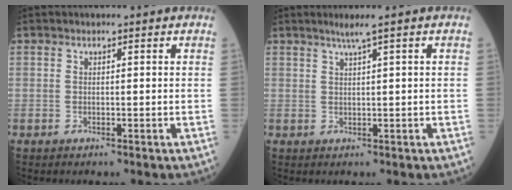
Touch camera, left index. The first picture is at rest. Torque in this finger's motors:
{"motor_torque": [0.26, -0.24, 0.06, 0.04]}